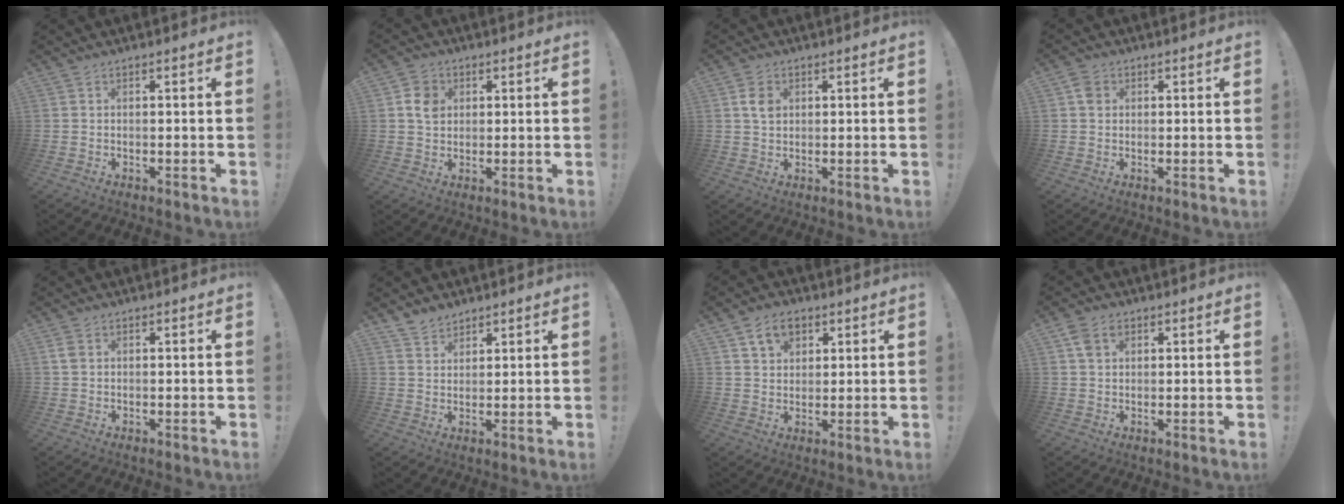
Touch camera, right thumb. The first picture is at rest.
{"total": 6.1, "force": [1.7, 5.1, 2.9], "torque": [-0.032, 0.002, 0.031]}
{"total": 4.5, "force": [1.4, 3.3, 2.8], "torque": [-0.034, -0.002, 0.023]}
{"total": 3.5, "force": [1.0, 2.9, 1.6], "torque": [-0.021, 0.003, 0.020]}
{"total": 2.6, "force": [1.1, 1.7, 1.7], "torque": [-0.027, 0.003, 0.020]}
{"total": 4.8, "force": [4.1, 2.3, 0.5], "torque": [-0.002, -0.031, 0.078]}
{"total": 7.8, "force": [4.1, 5.6, 3.5], "torque": [-0.046, -0.011, 0.078]}
{"total": 4.7, "force": [2.0, 3.3, 2.7], "torque": [-0.037, -0.002, 0.039]}